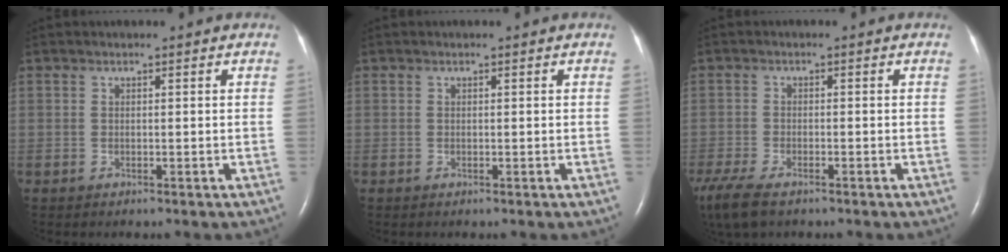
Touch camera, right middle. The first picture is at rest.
{"total": 0.0}
{"total": 10.3, "force": [-7.2, 4.1, 6.2], "torque": [-0.142, -0.022, -0.119]}